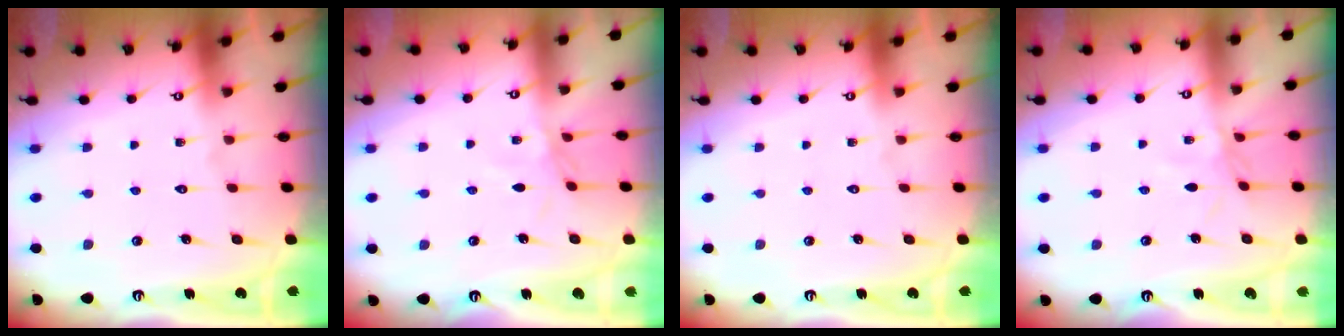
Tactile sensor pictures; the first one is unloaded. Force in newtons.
{"total": 2.5, "press": 2.4, "slide": 0.5}
{"total": 0.0}
{"total": 3.0, "press": 2.9, "slide": 0.3}